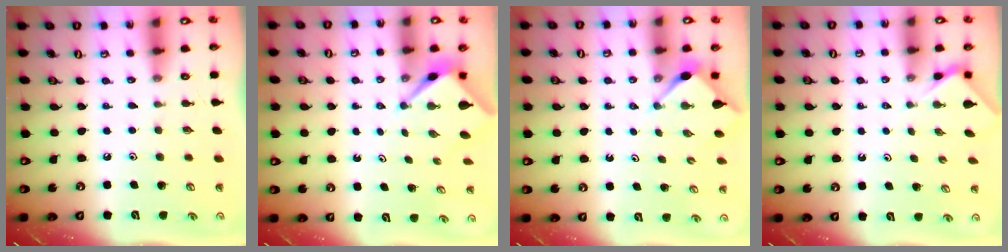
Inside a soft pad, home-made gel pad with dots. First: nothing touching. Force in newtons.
{"total": 2.6, "press": 2.6, "slide": 0.1}
{"total": 2.8, "press": 2.8, "slide": 0.3}
{"total": 1.9, "press": 1.9, "slide": 0.3}